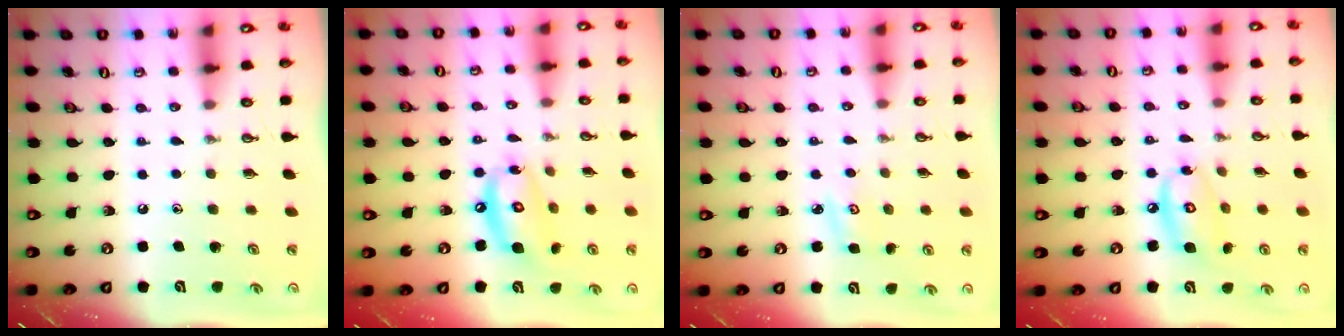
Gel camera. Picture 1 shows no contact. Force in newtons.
{"total": 12.2, "press": 12.1, "slide": 1.2}
{"total": 3.5, "press": 3.4, "slide": 0.4}
{"total": 10.2, "press": 10.2, "slide": 0.9}